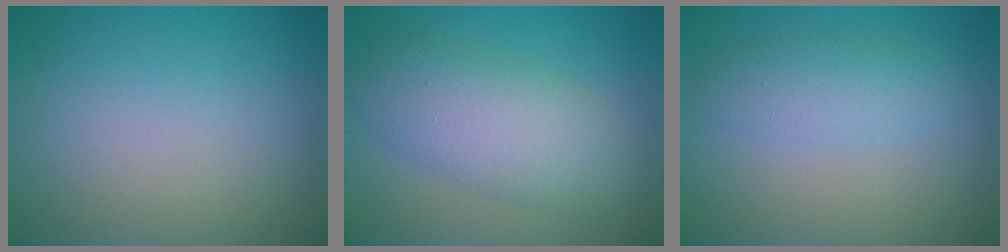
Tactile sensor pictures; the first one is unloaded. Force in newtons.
{"total": 6.4, "press": 6.4, "slide": 0.3}
{"total": 2.8, "press": 2.8, "slide": 0.0}